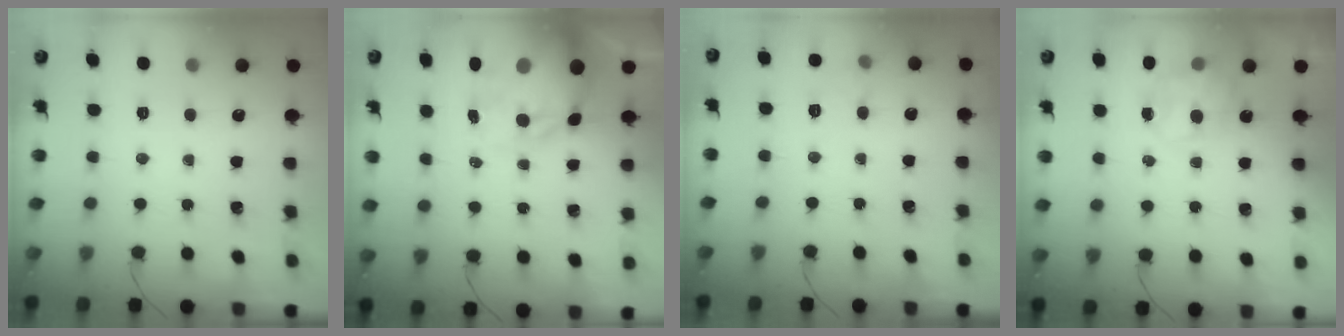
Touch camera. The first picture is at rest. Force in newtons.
{"total": 16.2, "press": 15.6, "slide": 4.2}
{"total": 6.3, "press": 6.1, "slide": 1.7}
{"total": 7.6, "press": 7.6, "slide": 0.1}